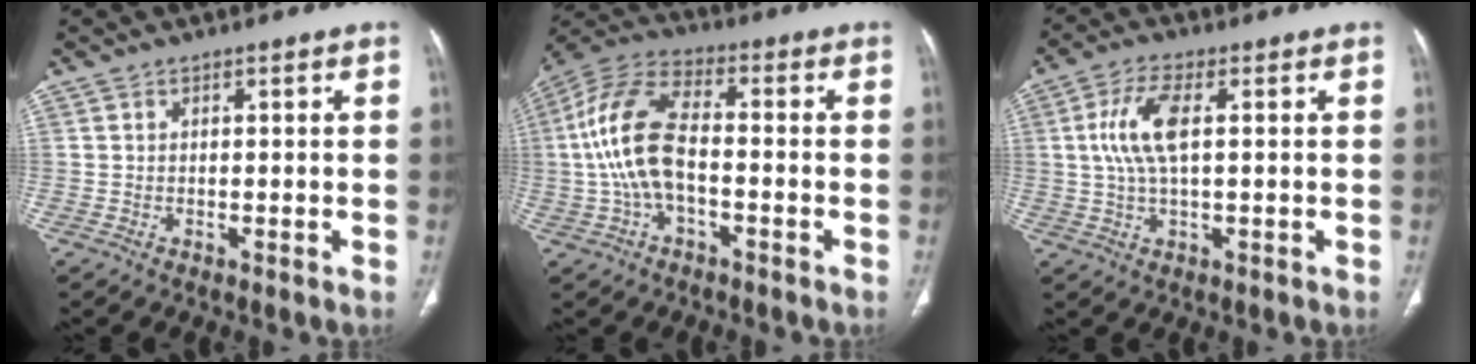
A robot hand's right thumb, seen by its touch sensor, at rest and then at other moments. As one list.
[{"total": 13.6, "force": [-1.4, 7.0, 11.6], "torque": [-0.248, 0.038, -0.029]}, {"total": 8.4, "force": [1.4, 3.2, 7.6], "torque": [-0.174, 0.010, 0.027]}]